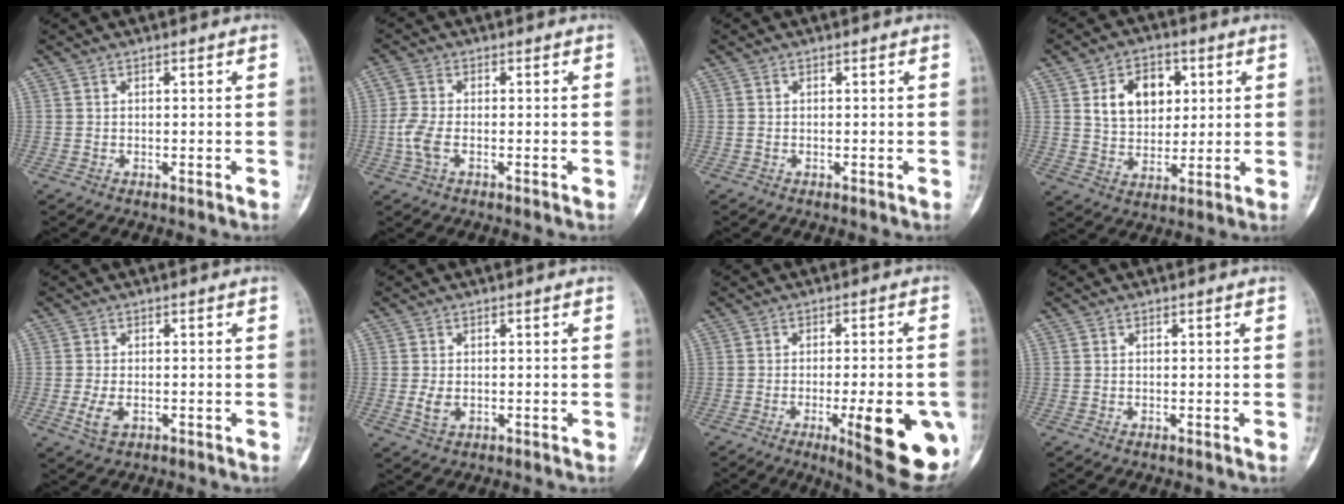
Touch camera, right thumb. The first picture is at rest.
{"total": 4.7, "force": [-1.2, 2.3, 4.0], "torque": [-0.104, 0.007, -0.028]}
{"total": 0.0}
{"total": 11.0, "force": [3.4, 7.9, 6.9], "torque": [-0.070, -0.010, 0.061]}
{"total": 3.4, "force": [-1.0, 1.9, 2.6], "torque": [-0.059, -0.005, -0.017]}
{"total": 2.7, "force": [-0.3, 1.9, 2.0], "torque": [-0.041, -0.004, -0.005]}
{"total": 15.9, "force": [-5.2, 3.8, 14.5], "torque": [-0.147, -0.002, -0.057]}
{"total": 0.0}